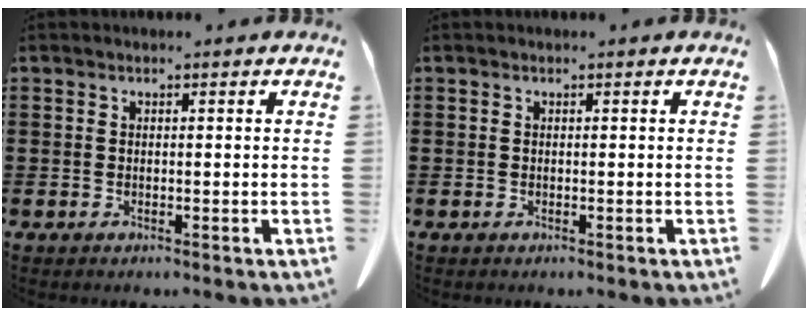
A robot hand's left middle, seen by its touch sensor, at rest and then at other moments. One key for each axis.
{"total": 0.0}